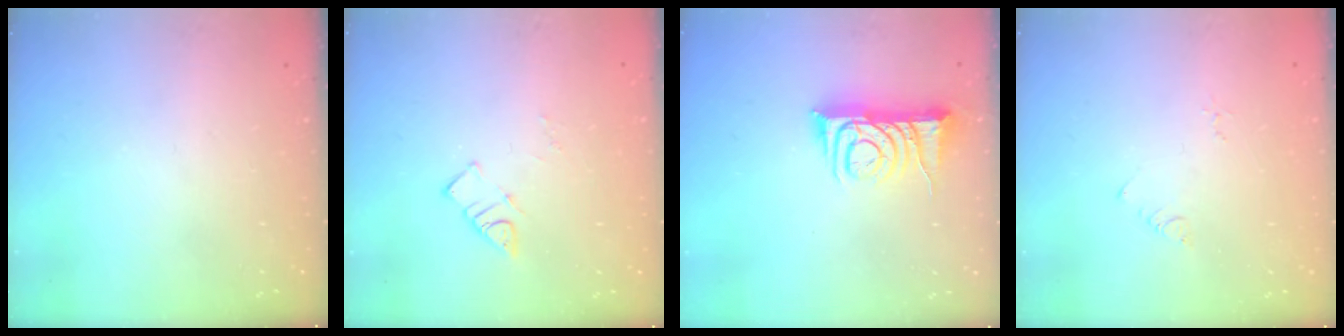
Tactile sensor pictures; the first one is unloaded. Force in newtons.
{"total": 3.7, "press": 3.6, "slide": 0.2}
{"total": 8.1, "press": 8.0, "slide": 1.2}
{"total": 1.4, "press": 1.3, "slide": 0.3}